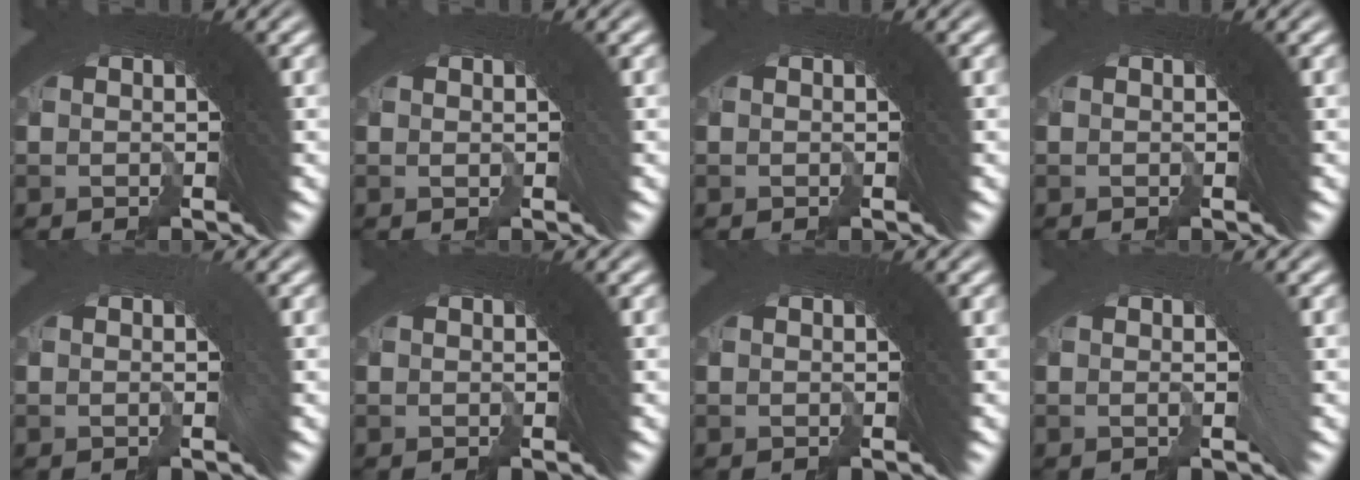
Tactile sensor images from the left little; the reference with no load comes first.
{"total": 0.7, "force": [0.1, 0.6, 0.4], "torque": [0.001, 0.010, -0.001]}
{"total": 0.0}
{"total": 0.0}
{"total": 1.2, "force": [-0.7, 0.5, 0.8], "torque": [-0.003, 0.017, -0.020]}
{"total": 0.0}
{"total": 0.0}
{"total": 1.5, "force": [-0.5, 0.4, 1.3], "torque": [-0.012, 0.016, -0.014]}